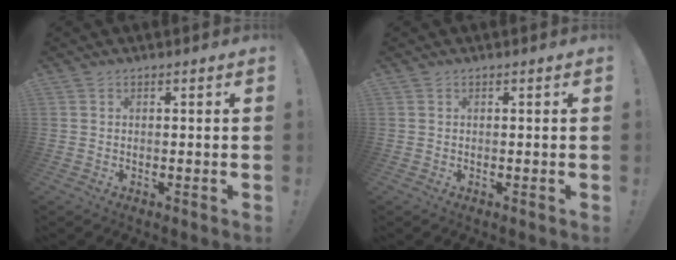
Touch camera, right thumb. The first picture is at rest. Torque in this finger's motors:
{"motor_torque": [0.00, 0.00, 0.02, 0.00, 0.03]}